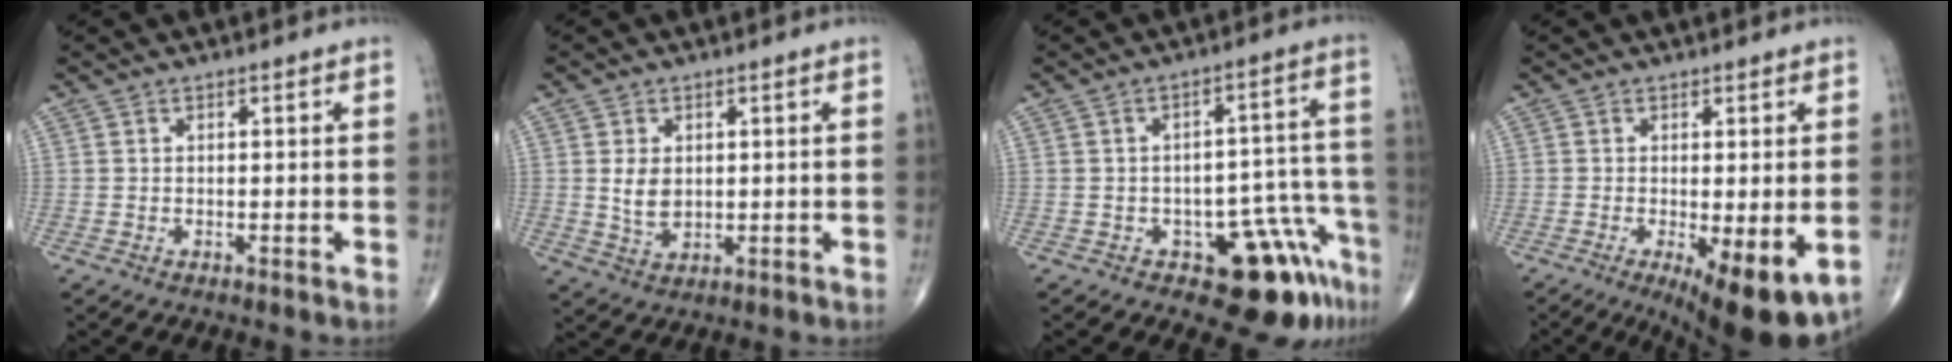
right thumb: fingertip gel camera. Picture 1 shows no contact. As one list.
[{"total": 4.7, "force": [0.6, 3.3, 3.3], "torque": [-0.051, -0.010, 0.019]}, {"total": 11.9, "force": [-7.0, 5.3, 7.9], "torque": [-0.049, 0.070, -0.086]}, {"total": 10.8, "force": [-3.6, 3.3, 9.7], "torque": [-0.136, -0.023, -0.047]}]